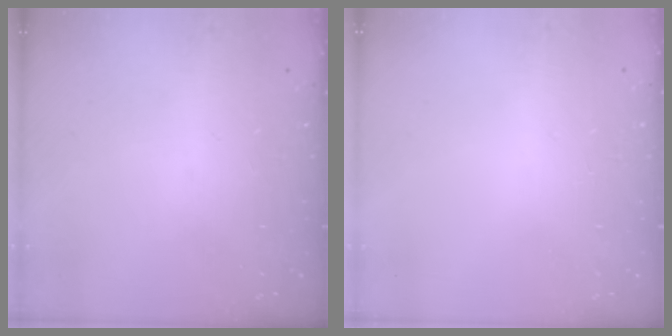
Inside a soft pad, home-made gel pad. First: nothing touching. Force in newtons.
{"total": 2.6, "press": 2.6, "slide": 0.2}